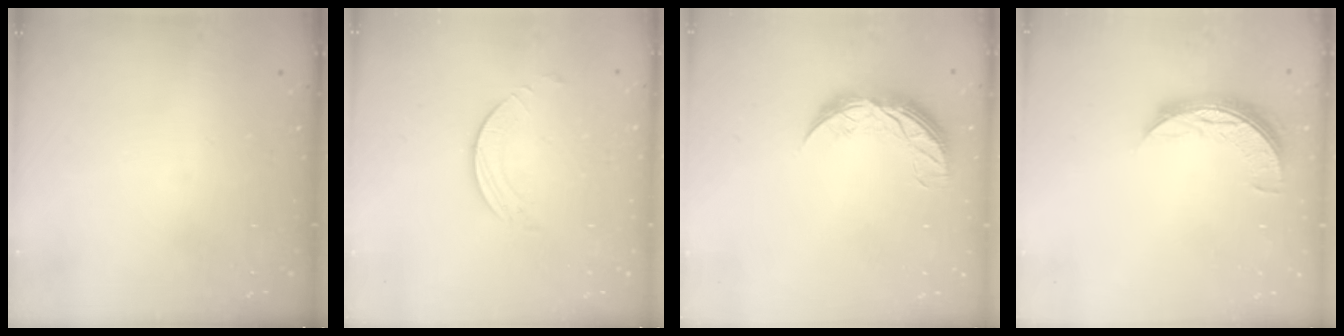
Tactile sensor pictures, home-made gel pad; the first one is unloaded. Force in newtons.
{"total": 1.6, "press": 1.6, "slide": 0.2}
{"total": 9.7, "press": 9.7, "slide": 0.5}
{"total": 7.9, "press": 7.9, "slide": 0.4}